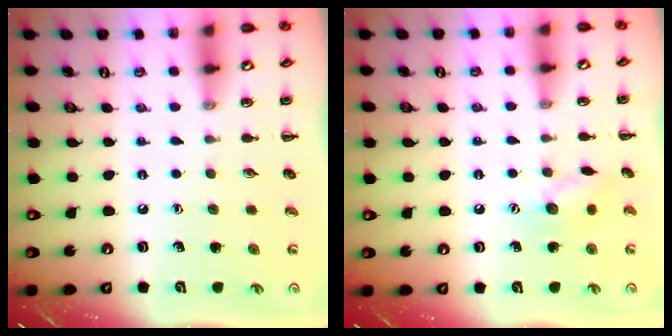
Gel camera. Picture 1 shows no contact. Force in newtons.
{"total": 7.9, "press": 7.8, "slide": 1.0}